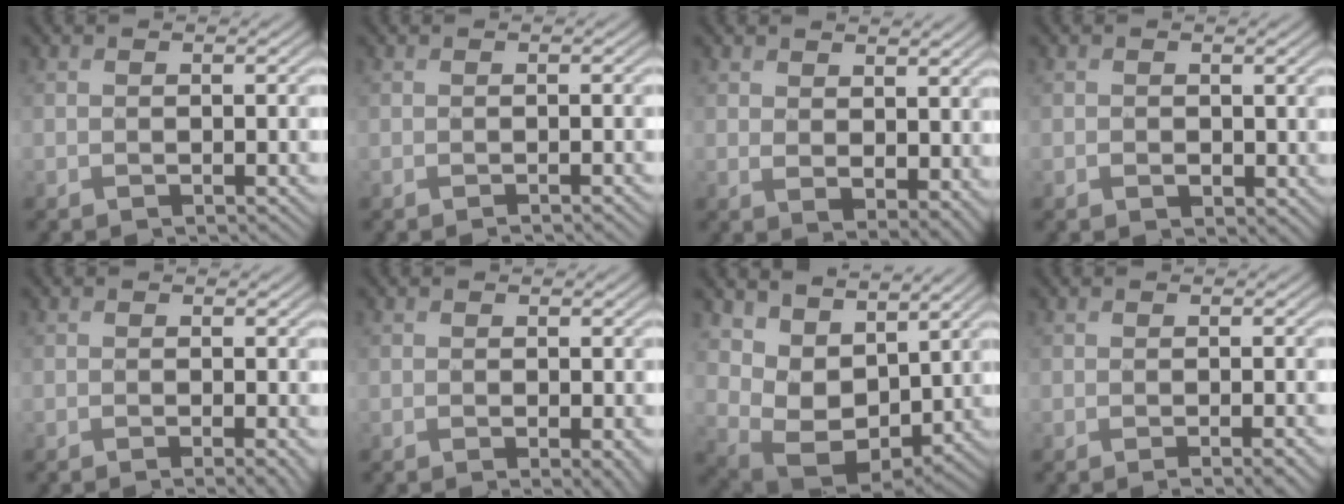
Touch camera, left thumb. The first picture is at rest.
{"total": 0.7, "force": [-0.4, -0.1, 0.5], "torque": [-0.008, 0.000, -0.010]}
{"total": 4.9, "force": [2.4, 2.8, 3.2], "torque": [-0.061, -0.011, 0.048]}
{"total": 1.2, "force": [0.1, 1.1, 0.5], "torque": [-0.014, -0.008, 0.001]}
{"total": 1.5, "force": [-0.3, 0.3, 1.4], "torque": [-0.023, -0.007, -0.008]}
{"total": 1.7, "force": [-0.3, 0.8, 1.5], "torque": [-0.024, -0.008, -0.002]}
{"total": 9.3, "force": [5.4, 5.3, 5.4], "torque": [-0.141, -0.013, 0.106]}
{"total": 1.7, "force": [-0.5, 0.2, 1.6], "torque": [-0.027, -0.002, -0.011]}